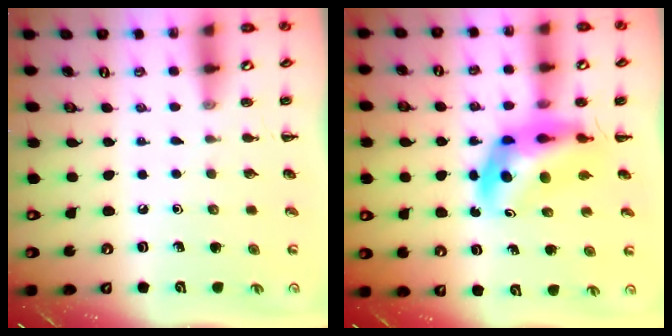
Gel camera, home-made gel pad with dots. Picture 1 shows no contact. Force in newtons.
{"total": 10.8, "press": 10.2, "slide": 3.3}